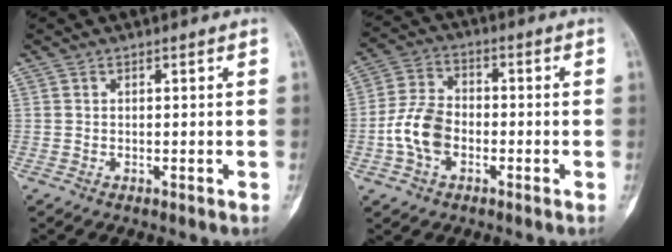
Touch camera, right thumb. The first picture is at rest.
{"total": 9.2, "force": [-2.4, 6.2, 6.4], "torque": [-0.118, 0.024, -0.053]}